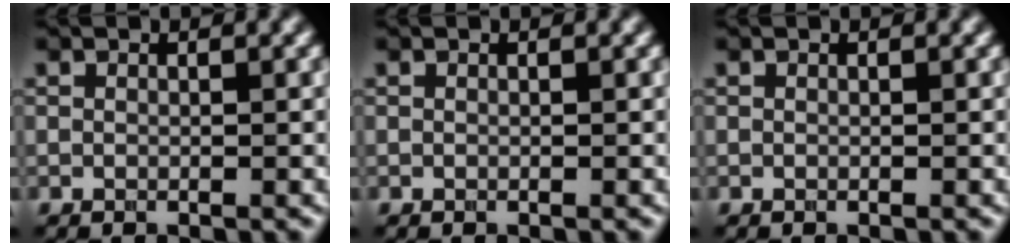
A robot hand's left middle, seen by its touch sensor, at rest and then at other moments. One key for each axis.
{"total": 0.0}
{"total": 0.0}